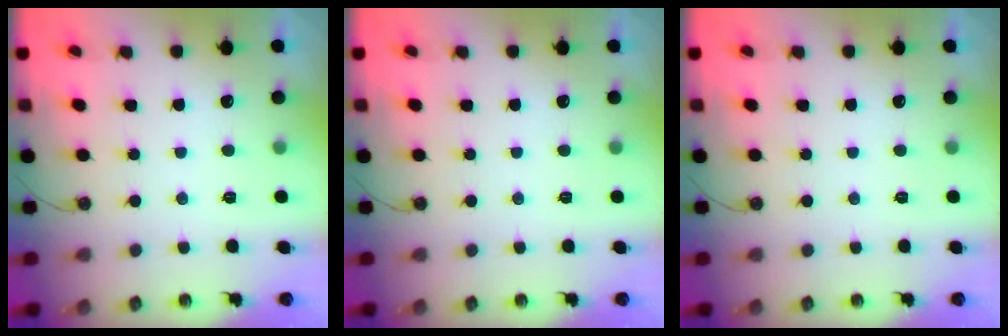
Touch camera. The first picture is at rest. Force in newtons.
{"total": 0.0}
{"total": 0.0}